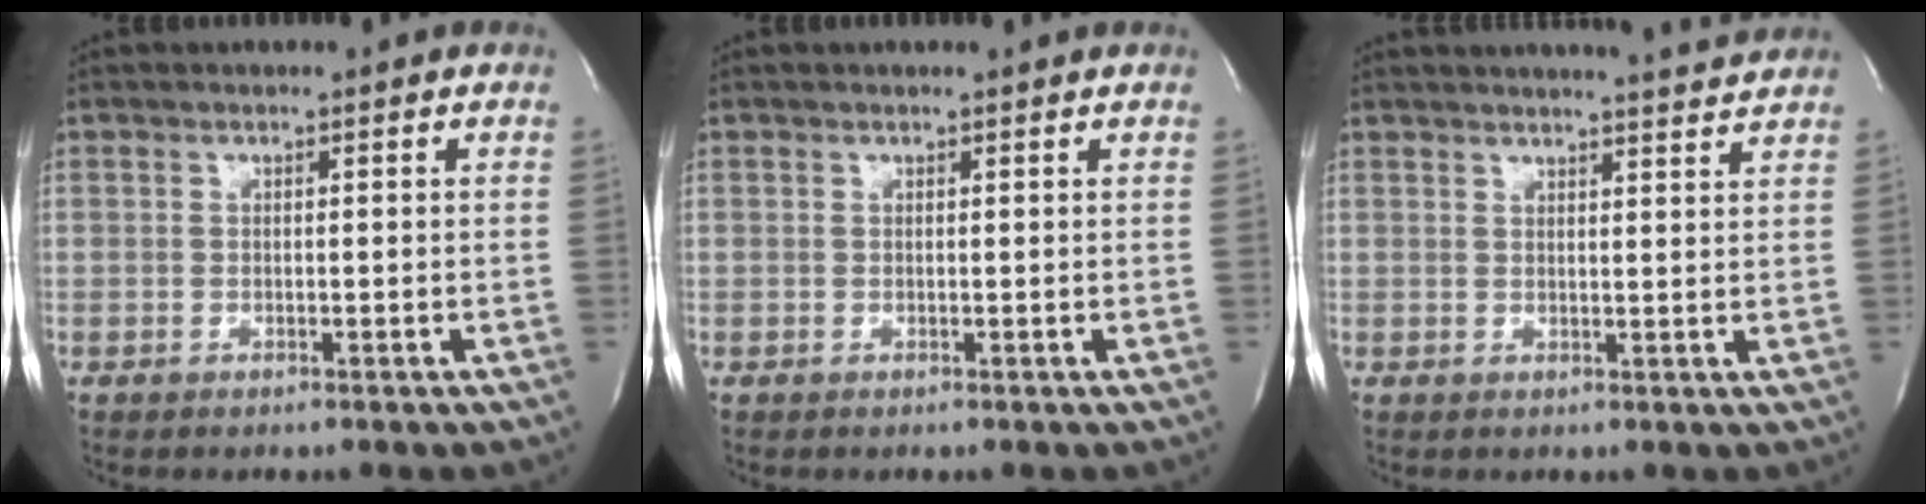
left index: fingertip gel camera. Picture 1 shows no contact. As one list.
[{"total": 1.8, "force": [1.7, -0.2, 0.5], "torque": [-0.010, 0.003, 0.017]}, {"total": 9.6, "force": [9.2, -0.3, 2.7], "torque": [-0.041, -0.001, 0.105]}]